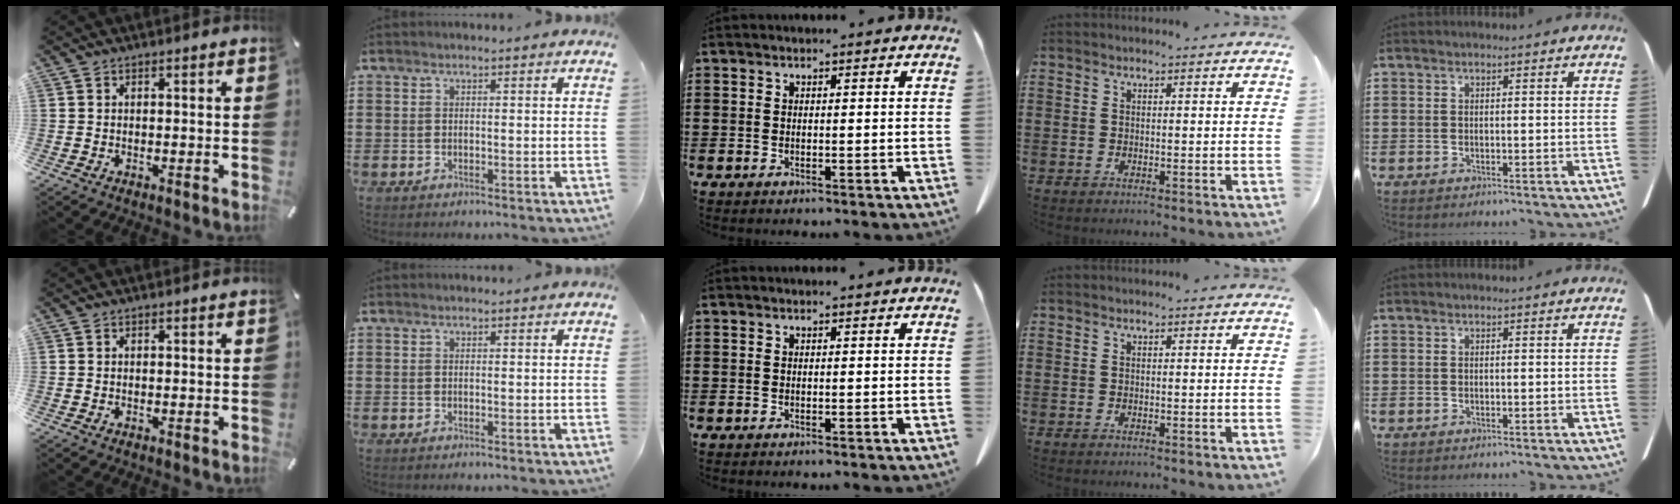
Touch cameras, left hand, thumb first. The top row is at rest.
{}